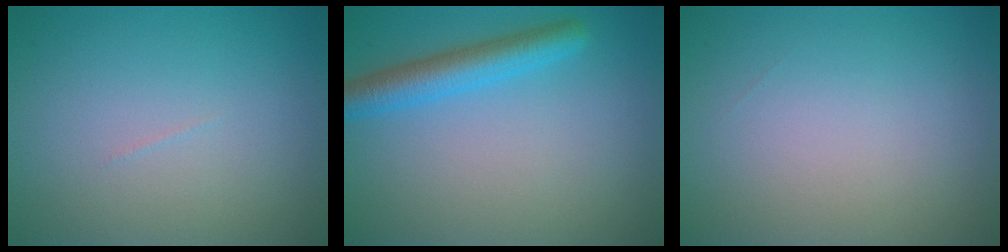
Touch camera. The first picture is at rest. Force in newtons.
{"total": 3.7, "press": 3.7, "slide": 0.2}
{"total": 0.0}